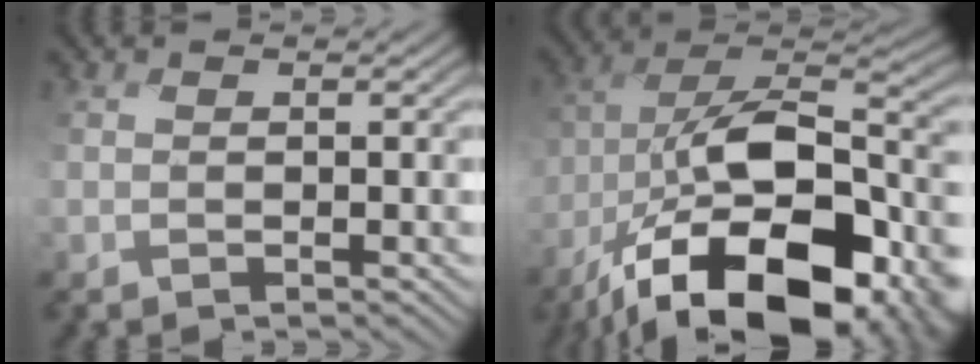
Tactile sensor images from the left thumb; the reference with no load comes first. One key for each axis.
{"total": 21.0, "fx": -10.8, "fy": 10.3, "fz": 14.8, "tx": -0.269, "ty": -0.033, "tz": -0.172}